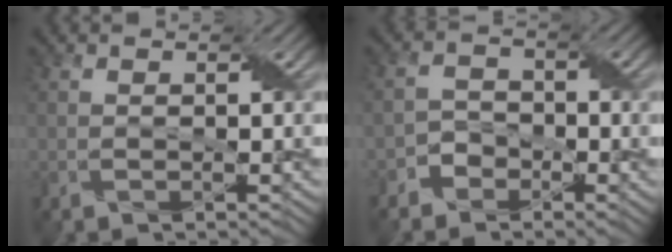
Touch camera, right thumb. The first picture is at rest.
{"total": 2.6, "force": [-1.9, 1.8, 0.5], "torque": [-0.009, 0.007, -0.044]}